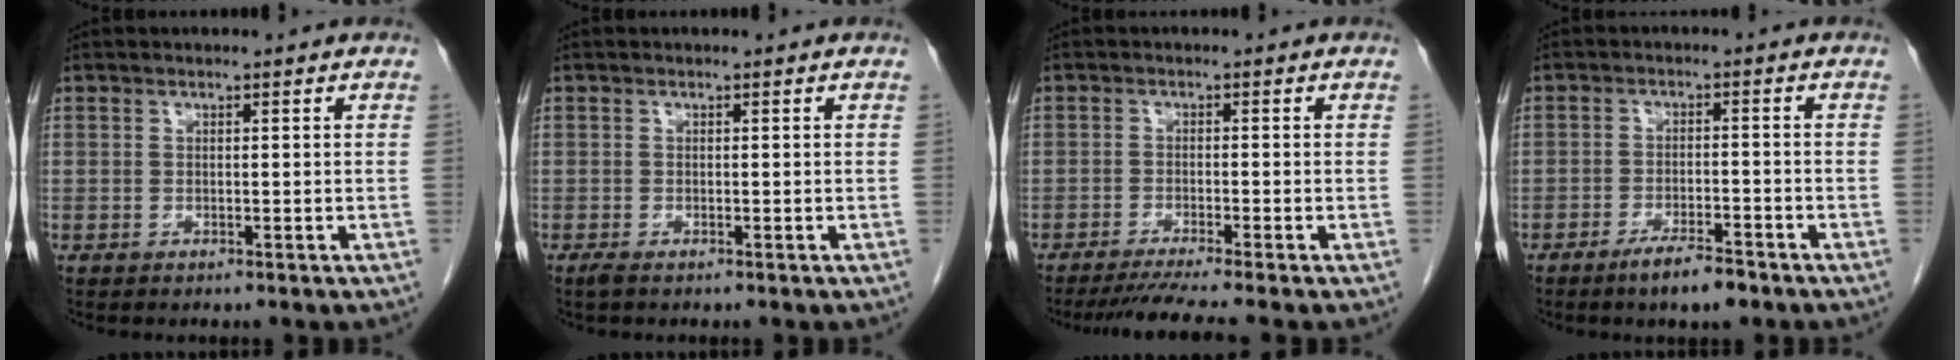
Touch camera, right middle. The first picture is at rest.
{"total": 0.9, "force": [-0.6, 0.1, 0.6], "torque": [-0.016, -0.004, -0.012]}
{"total": 5.6, "force": [-4.7, -1.4, 2.8], "torque": [-0.040, -0.020, -0.079]}
{"total": 5.0, "force": [-3.7, 0.8, 3.3], "torque": [-0.059, -0.004, -0.062]}